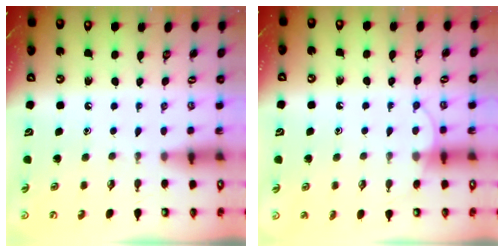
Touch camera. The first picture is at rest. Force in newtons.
{"total": 5.4, "press": 5.3, "slide": 0.5}